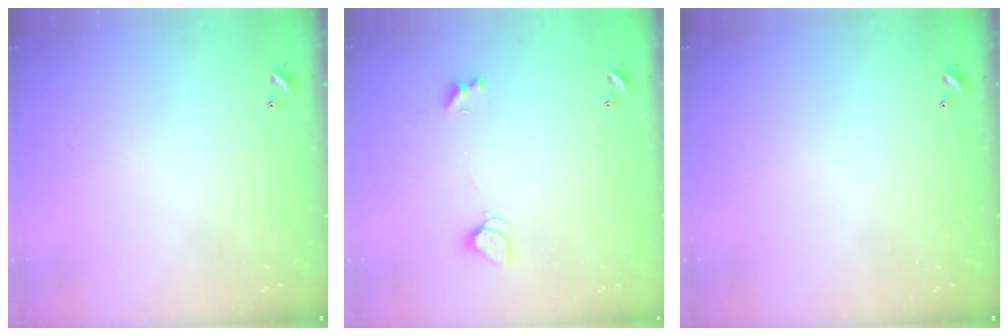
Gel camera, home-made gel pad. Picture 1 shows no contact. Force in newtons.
{"total": 2.2, "press": 2.1, "slide": 0.5}
{"total": 0.0}